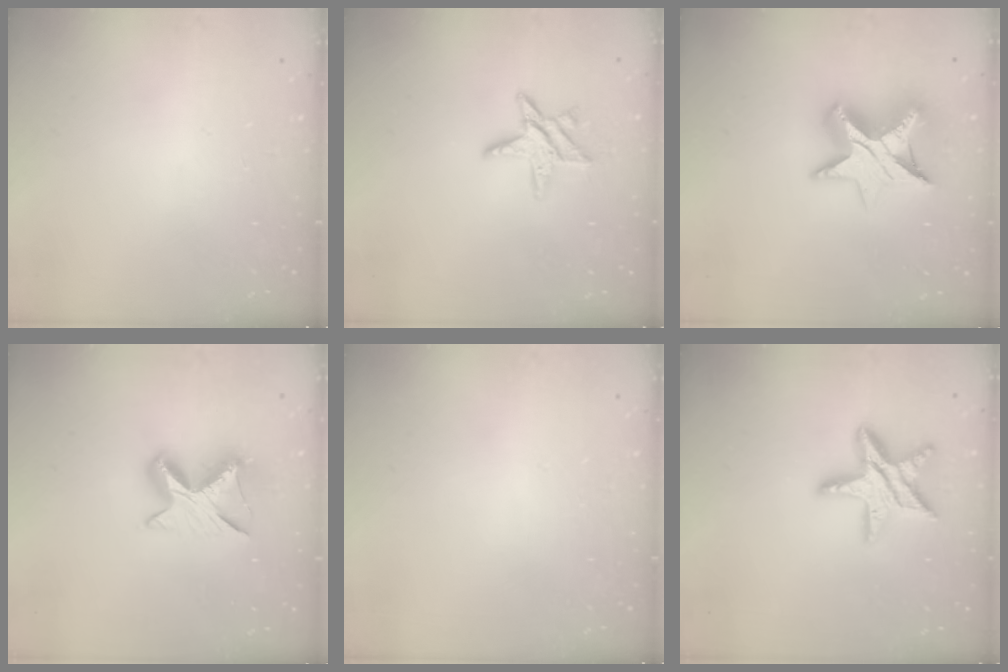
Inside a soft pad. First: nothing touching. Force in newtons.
{"total": 9.0, "press": 9.0, "slide": 0.4}
{"total": 12.9, "press": 12.9, "slide": 0.8}
{"total": 9.2, "press": 9.1, "slide": 1.0}
{"total": 0.0}
{"total": 15.6, "press": 15.6, "slide": 1.2}